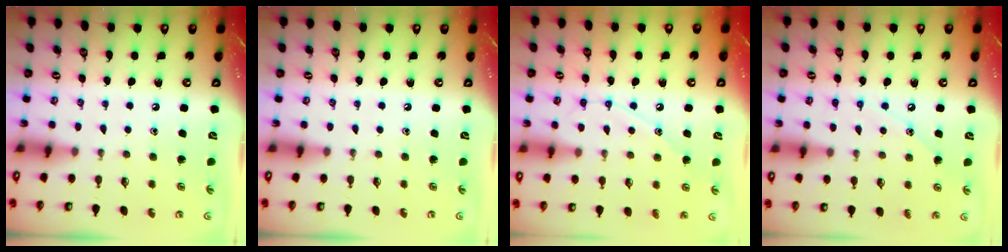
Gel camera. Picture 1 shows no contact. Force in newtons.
{"total": 0.0}
{"total": 9.7, "press": 9.7, "slide": 0.8}
{"total": 6.7, "press": 6.7, "slide": 0.5}